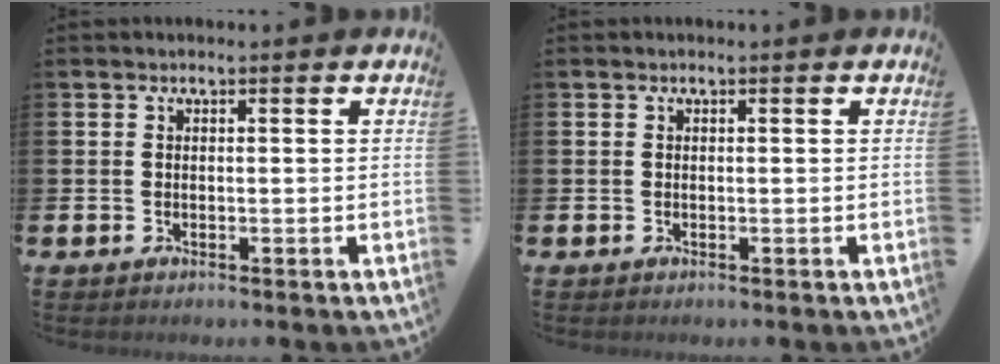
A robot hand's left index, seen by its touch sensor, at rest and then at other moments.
{"total": 0.0}